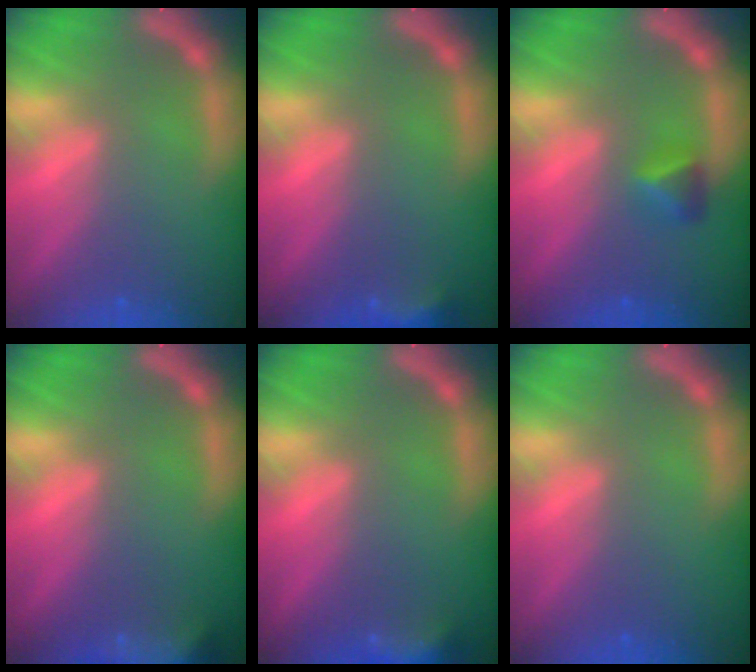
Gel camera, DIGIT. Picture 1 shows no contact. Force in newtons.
{"total": 3.0}
{"total": 1.9}
{"total": 8.5}
{"total": 4.4}
{"total": 0.0}